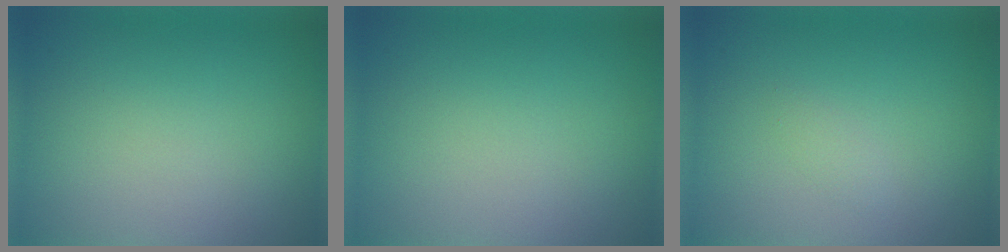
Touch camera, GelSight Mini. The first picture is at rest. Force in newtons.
{"total": 0.0}
{"total": 0.7, "press": 0.7, "slide": 0.0}